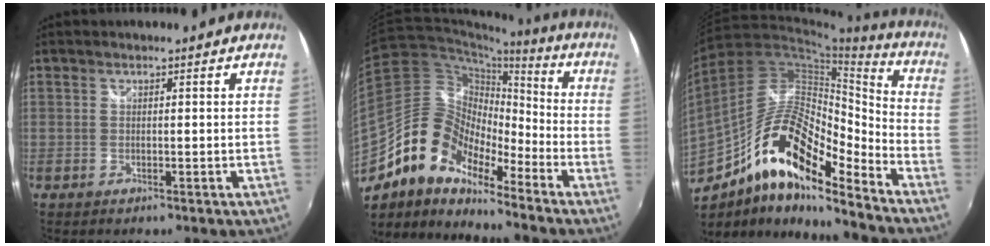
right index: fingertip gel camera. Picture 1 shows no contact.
{"total": 15.3, "force": [-10.5, 7.5, 8.2], "torque": [-0.147, 0.008, -0.218]}
{"total": 19.5, "force": [-11.8, 6.1, 14.3], "torque": [-0.253, -0.007, -0.227]}